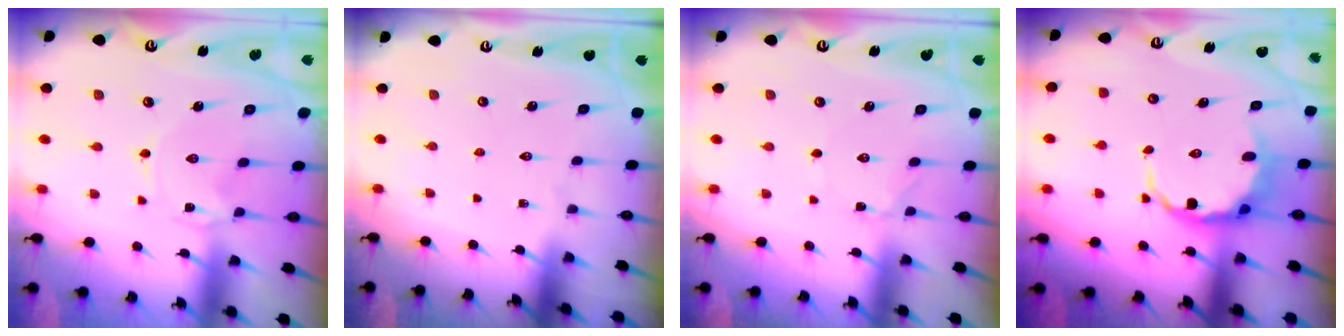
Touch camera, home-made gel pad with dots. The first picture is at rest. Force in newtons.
{"total": 0.0}
{"total": 1.6, "press": 1.6, "slide": 0.2}
{"total": 7.1, "press": 6.6, "slide": 2.6}